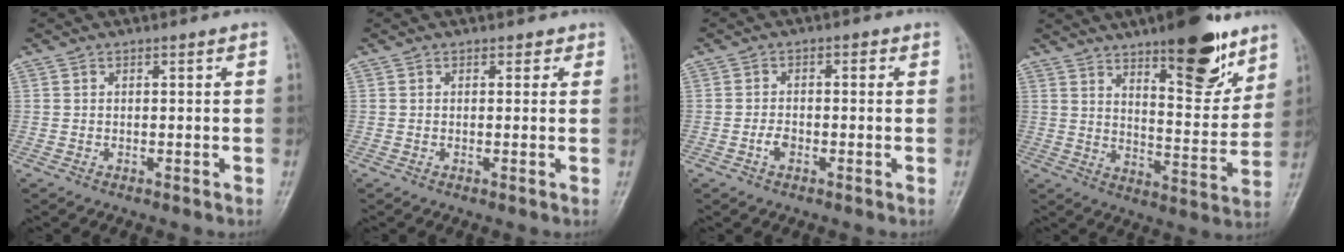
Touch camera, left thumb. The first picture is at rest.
{"total": 1.2, "force": [0.7, 0.9, 0.3], "torque": [0.010, -0.002, 0.003]}
{"total": 2.7, "force": [-1.0, 1.8, 1.8], "torque": [-0.021, 0.011, -0.023]}
{"total": 17.2, "force": [11.0, 5.6, 12.0], "torque": [-0.130, -0.068, 0.168]}